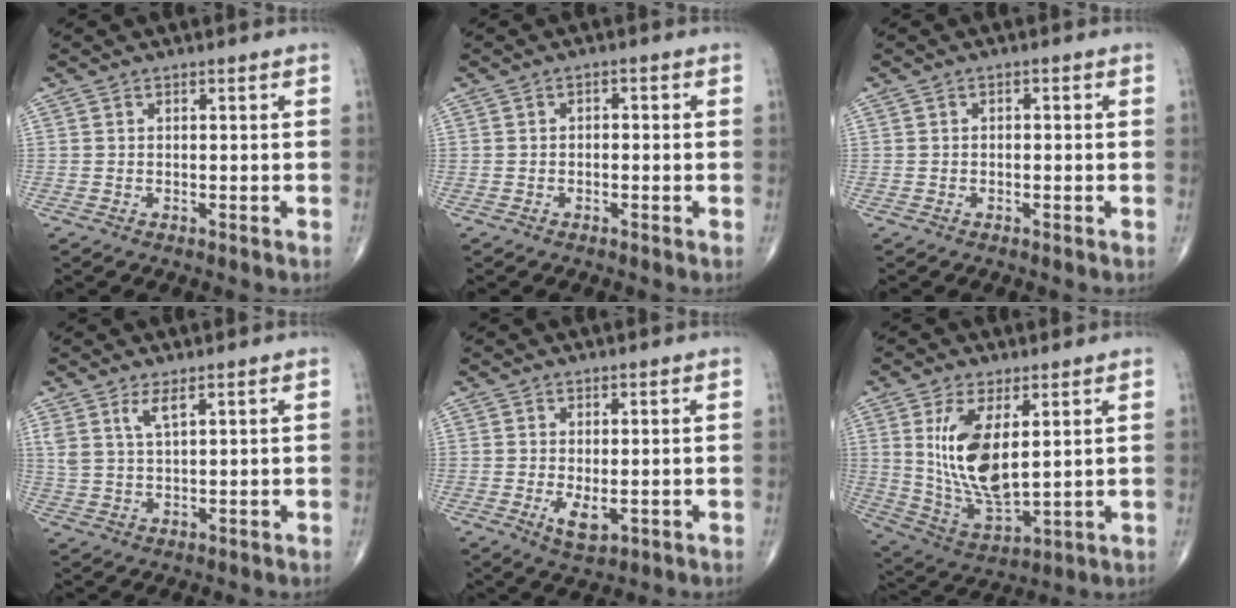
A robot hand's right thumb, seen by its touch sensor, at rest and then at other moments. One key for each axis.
{"total": 1.2, "fx": -0.3, "fy": 0.9, "fz": 0.8, "tx": -0.002, "ty": 0.007, "tz": -0.010}
{"total": 0.8, "fx": -0.1, "fy": 0.6, "fz": 0.6, "tx": -0.002, "ty": 0.003, "tz": -0.006}
{"total": 3.7, "fx": 2.2, "fy": 0.9, "fz": 2.8, "tx": -0.061, "ty": -0.012, "tz": 0.050}
{"total": 3.6, "fx": -0.7, "fy": 1.6, "fz": 3.2, "tx": -0.052, "ty": -0.009, "tz": -0.002}
{"total": 14.1, "fx": 3.5, "fy": 6.2, "fz": 12.2, "tx": -0.233, "ty": -0.027, "tz": 0.085}